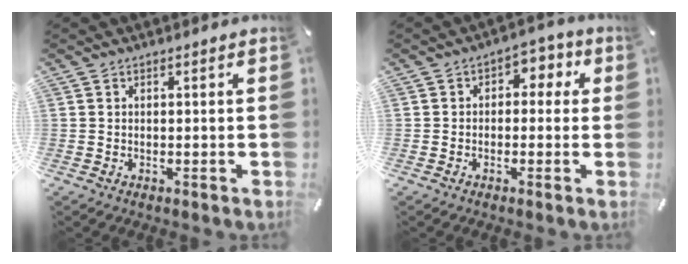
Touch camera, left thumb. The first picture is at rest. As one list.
[{"total": 4.0, "force": [-0.4, 3.2, 2.5], "torque": [-0.028, 0.006, -0.017]}]